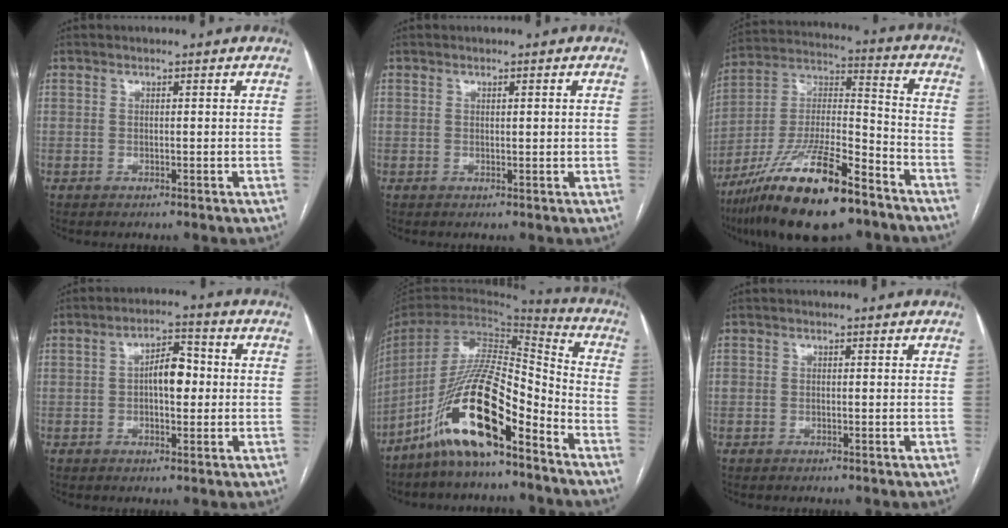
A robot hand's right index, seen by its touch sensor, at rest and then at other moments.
{"total": 1.0, "force": [0.2, 0.1, 1.0], "torque": [-0.020, 0.002, 0.003]}
{"total": 22.0, "force": [-14.6, 4.5, 15.8], "torque": [-0.296, -0.017, -0.258]}
{"total": 5.8, "force": [0.0, 2.6, 5.2], "torque": [-0.084, 0.018, -0.002]}
{"total": 17.3, "force": [-10.8, 3.1, 13.1], "torque": [-0.263, 0.002, -0.198]}
{"total": 0.7, "force": [-0.1, 0.6, 0.4], "torque": [-0.004, 0.005, 0.001]}